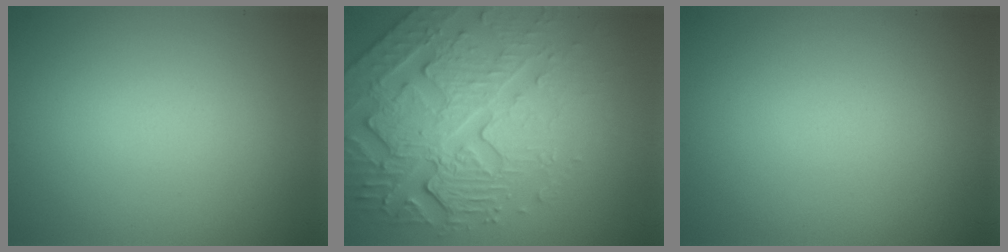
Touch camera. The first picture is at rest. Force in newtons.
{"total": 7.3, "press": 5.8, "slide": 4.5}
{"total": 0.0}